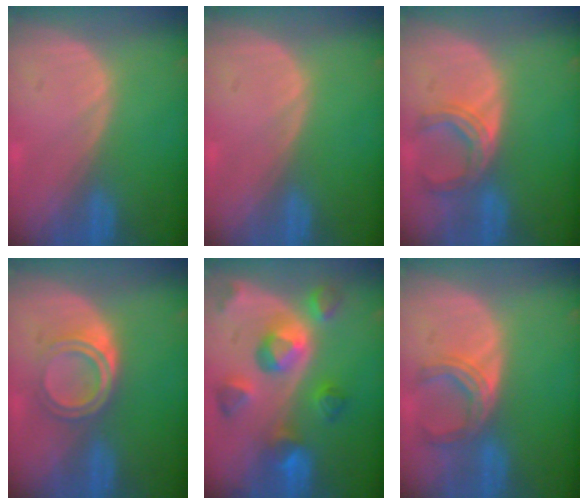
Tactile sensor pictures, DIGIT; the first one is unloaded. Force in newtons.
{"total": 0.0}
{"total": 4.9, "press": 4.8, "slide": 1.1}
{"total": 5.3, "press": 4.5, "slide": 2.8}
{"total": 9.7, "press": 8.8, "slide": 4.1}
{"total": 4.9, "press": 4.8, "slide": 1.1}